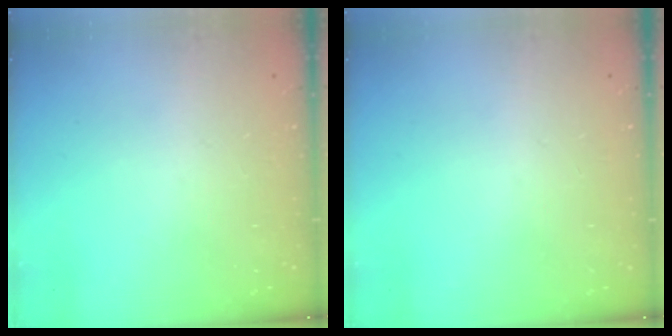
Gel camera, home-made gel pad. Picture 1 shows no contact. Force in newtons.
{"total": 0.0}